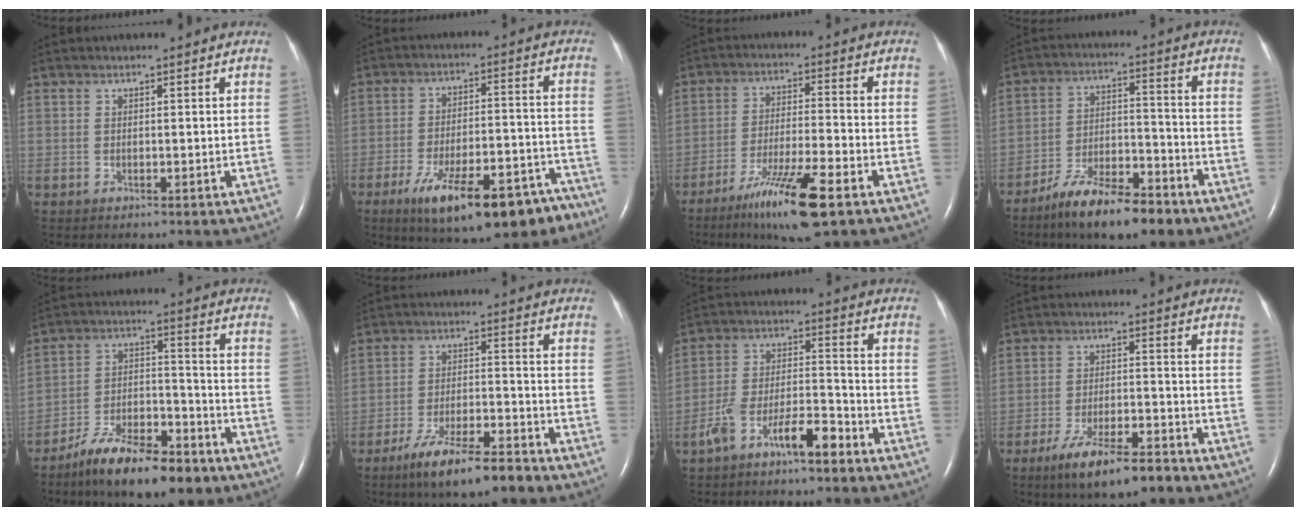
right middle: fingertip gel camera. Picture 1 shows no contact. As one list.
[{"total": 19.6, "force": [-13.7, 6.0, 12.6], "torque": [-0.143, 0.023, -0.206]}, {"total": 11.6, "force": [-7.1, 0.5, 9.2], "torque": [-0.172, -0.031, -0.123]}, {"total": 12.2, "force": [-9.0, 3.5, 7.5], "torque": [-0.129, 0.001, -0.155]}, {"total": 13.6, "force": [-9.9, 4.2, 8.4], "torque": [-0.143, 0.007, -0.169]}, {"total": 10.7, "force": [-7.9, 1.7, 7.0], "torque": [-0.125, -0.017, -0.137]}, {"total": 8.3, "force": [-5.7, 2.0, 5.7], "torque": [-0.111, 0.018, -0.102]}, {"total": 10.0, "force": [-7.2, 2.1, 6.7], "torque": [-0.120, -0.015, -0.122]}]